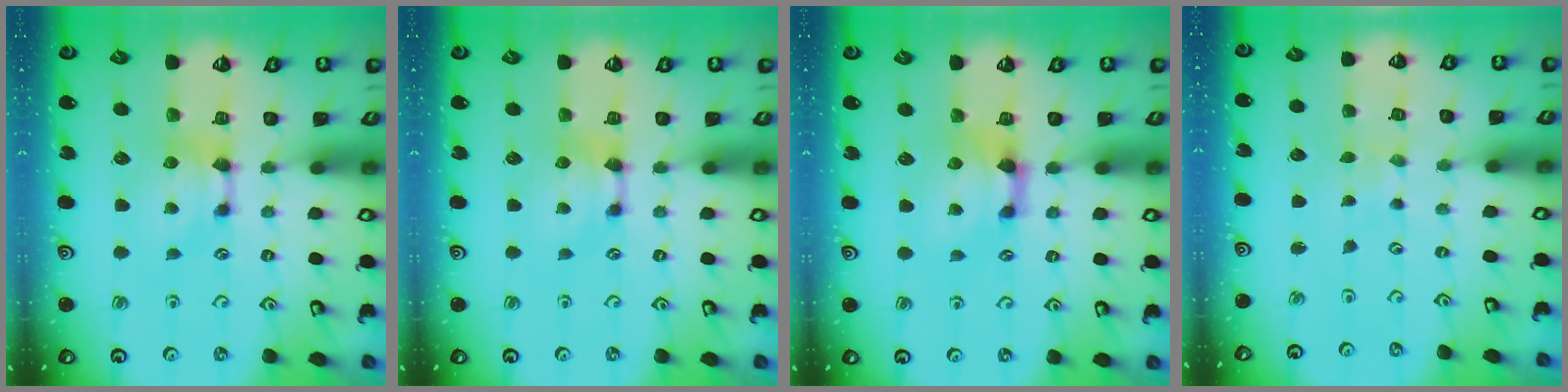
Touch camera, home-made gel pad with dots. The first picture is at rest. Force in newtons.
{"total": 0.0}
{"total": 1.9, "press": 1.3, "slide": 1.4}
{"total": 4.0, "press": 4.0, "slide": 0.1}